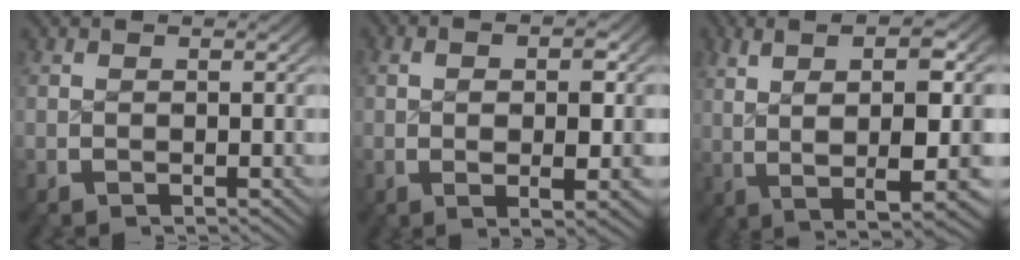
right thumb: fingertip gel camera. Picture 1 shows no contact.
{"total": 4.6, "force": [0.0, 1.6, 4.3], "torque": [-0.062, -0.006, 0.002]}
{"total": 13.1, "force": [1.6, 5.6, 11.7], "torque": [-0.185, -0.001, 0.036]}